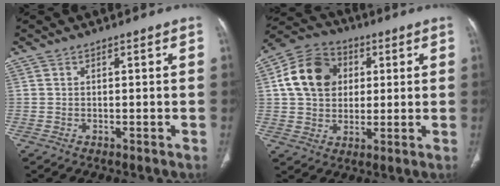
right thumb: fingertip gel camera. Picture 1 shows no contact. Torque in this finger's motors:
{"motor_torque": [-1.12, 1.30, 0.55, -0.42, 0.11]}